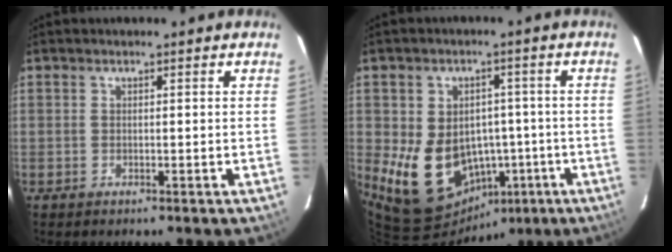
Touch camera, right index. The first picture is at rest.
{"total": 14.4, "force": [-3.7, 11.6, 7.8], "torque": [-0.170, 0.012, -0.030]}